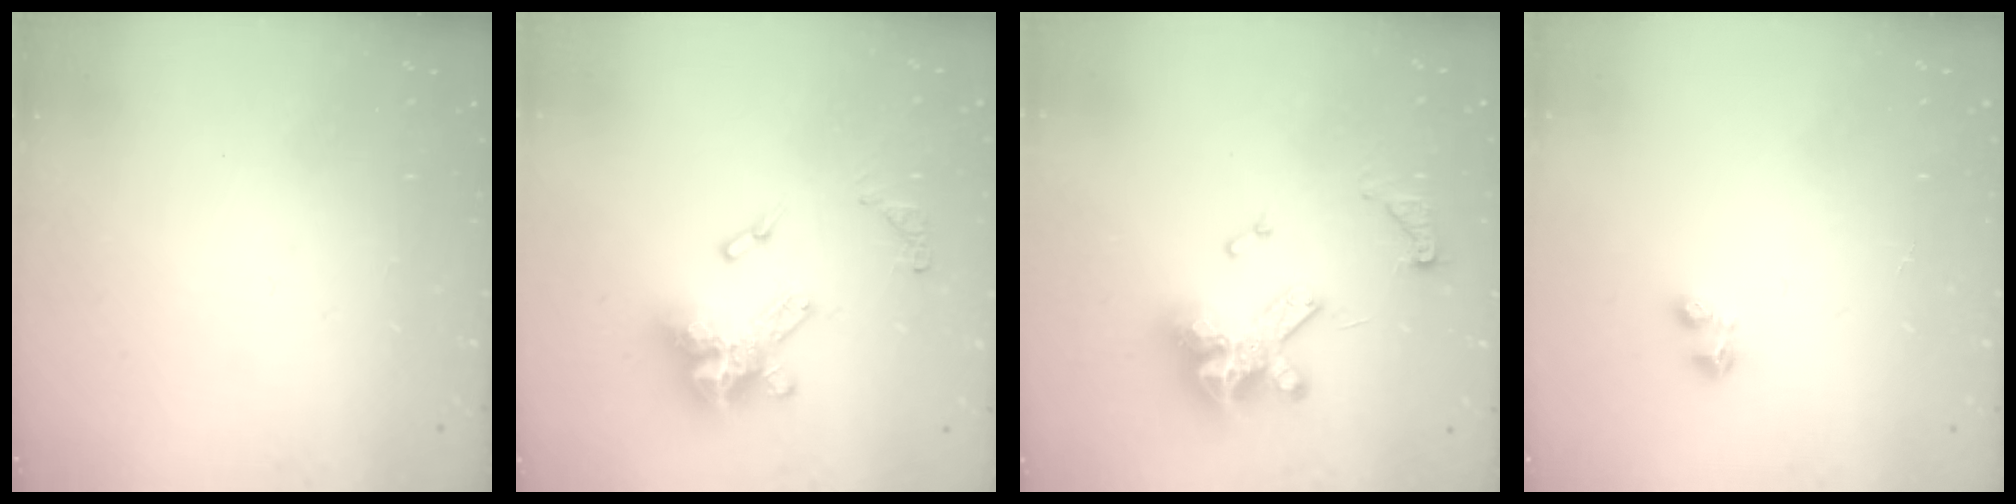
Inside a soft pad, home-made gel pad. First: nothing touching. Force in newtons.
{"total": 13.7, "press": 13.6, "slide": 1.5}
{"total": 14.5, "press": 14.5, "slide": 0.9}
{"total": 2.9, "press": 2.8, "slide": 0.6}